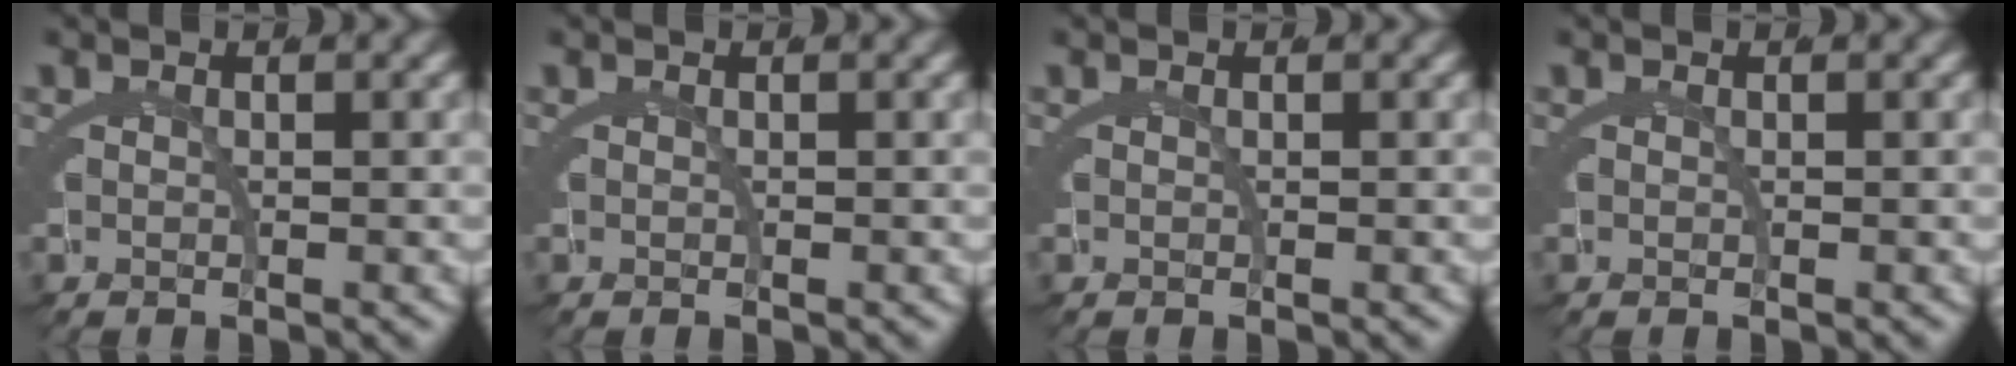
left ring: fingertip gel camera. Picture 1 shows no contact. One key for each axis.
{"total": 0.0}
{"total": 0.0}
{"total": 0.0}